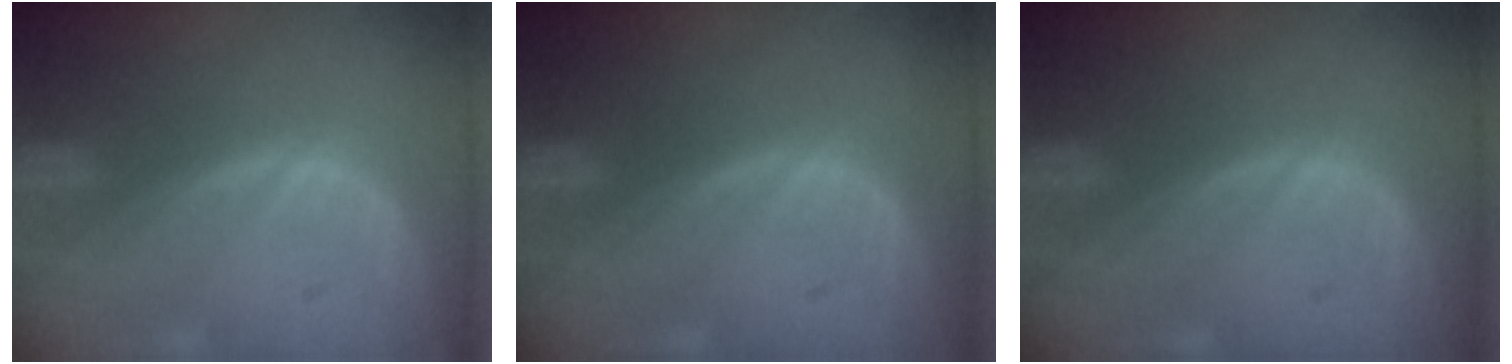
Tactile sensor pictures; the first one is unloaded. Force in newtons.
{"total": 0.0}
{"total": 0.0}